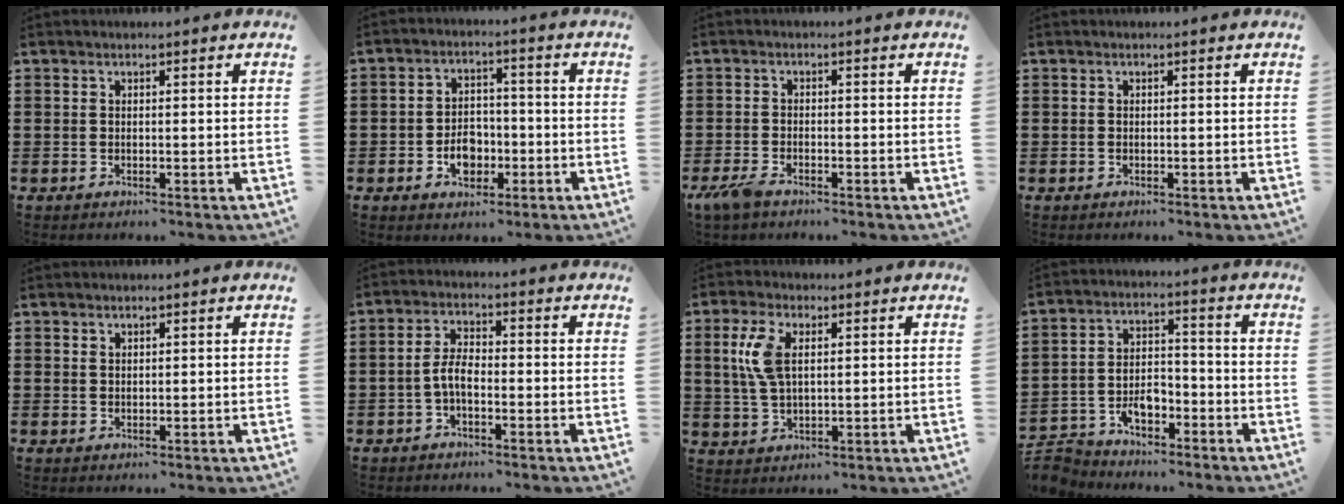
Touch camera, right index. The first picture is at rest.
{"total": 4.9, "force": [-1.8, 3.8, 2.6], "torque": [-0.035, 0.002, -0.036]}
{"total": 2.7, "force": [-2.1, 0.8, 1.4], "torque": [-0.045, -0.001, -0.047]}
{"total": 0.0}
{"total": 0.8, "force": [0.7, 0.4, 0.1], "torque": [-0.004, 0.001, 0.013]}
{"total": 4.1, "force": [-1.3, 1.8, 3.4], "torque": [-0.084, 0.000, -0.032]}
{"total": 6.3, "force": [1.6, 3.1, 5.3], "torque": [-0.128, 0.005, 0.023]}
{"total": 5.6, "force": [-4.6, 2.4, 2.1], "torque": [-0.052, 0.012, -0.094]}